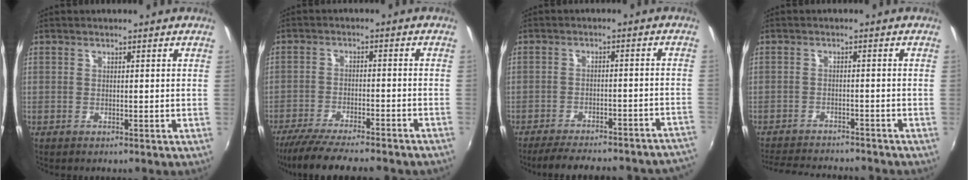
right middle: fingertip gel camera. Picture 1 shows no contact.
{"total": 15.7, "force": [-13.6, 1.9, 7.7], "torque": [-0.153, -0.034, -0.205]}
{"total": 19.3, "force": [-17.5, 3.2, 7.5], "torque": [-0.115, -0.004, -0.217]}
{"total": 11.7, "force": [-10.6, 2.4, 4.1], "torque": [-0.100, -0.010, -0.160]}